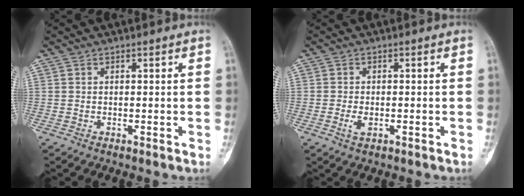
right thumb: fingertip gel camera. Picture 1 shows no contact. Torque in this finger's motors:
{"motor_torque": [-0.31, 0.13, 0.14, 0.48, -0.01]}